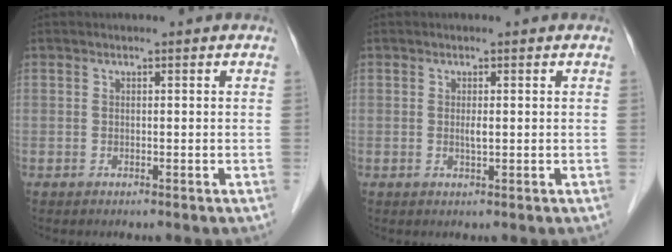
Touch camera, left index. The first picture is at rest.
{"total": 1.1, "force": [0.1, 0.1, 1.1], "torque": [-0.024, -0.003, 0.002]}